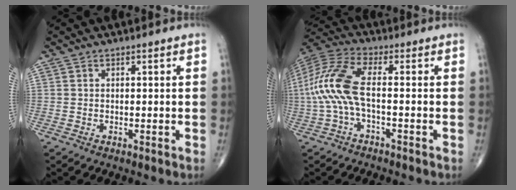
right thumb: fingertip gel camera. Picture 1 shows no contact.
{"total": 11.7, "force": [-1.2, 4.1, 10.9], "torque": [-0.264, 0.034, -0.030]}